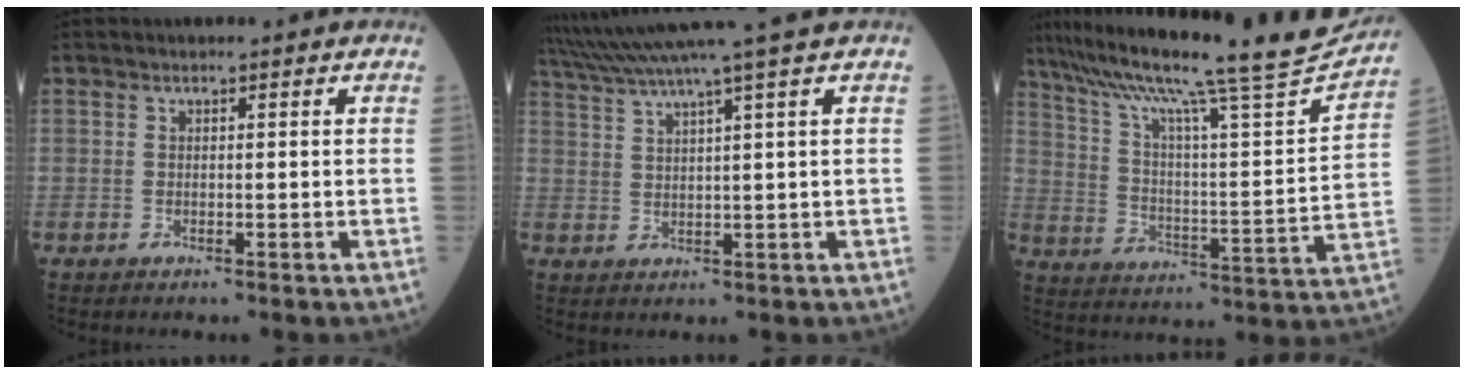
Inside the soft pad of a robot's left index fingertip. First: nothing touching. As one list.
[{"total": 9.4, "force": [7.7, -3.0, 4.3], "torque": [-0.076, 0.009, 0.127]}, {"total": 25.7, "force": [22.4, -0.4, 12.7], "torque": [-0.216, -0.045, 0.318]}]